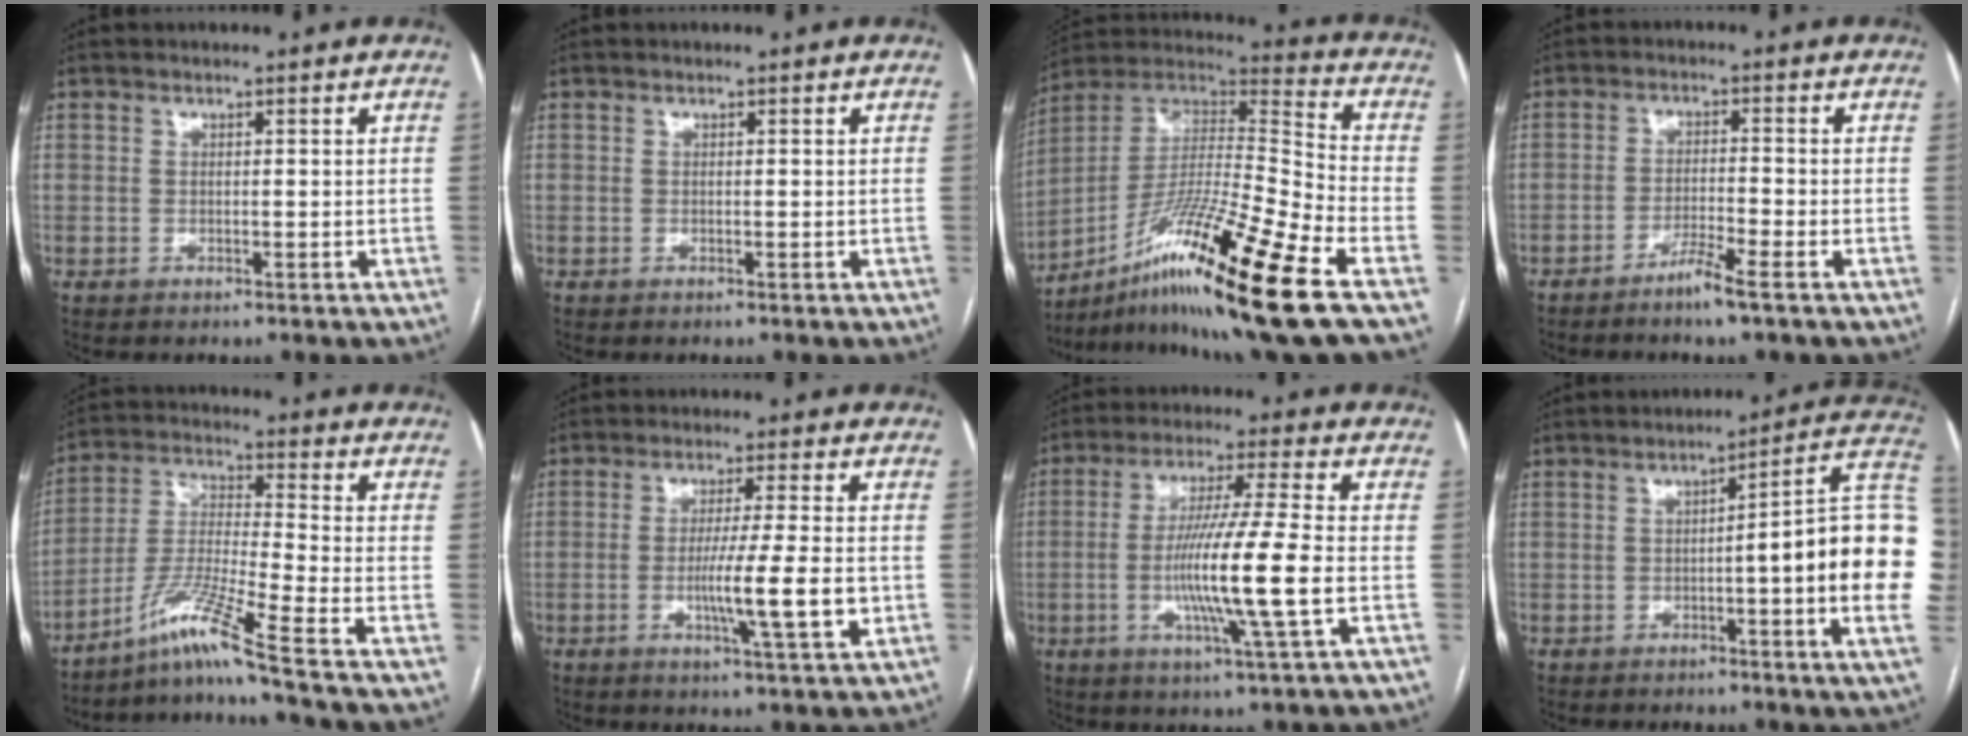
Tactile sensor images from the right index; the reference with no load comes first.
{"total": 0.0}
{"total": 23.2, "force": [-13.2, -0.8, 19.1], "torque": [-0.331, -0.020, -0.235]}
{"total": 3.8, "force": [-2.8, -0.6, 2.5], "torque": [-0.048, -0.006, -0.056]}
{"total": 10.9, "force": [-7.9, -3.0, 7.0], "torque": [-0.150, -0.016, -0.145]}
{"total": 8.8, "force": [-1.8, -0.5, 8.6], "torque": [-0.144, -0.019, -0.033]}
{"total": 12.7, "force": [-2.5, -1.1, 12.4], "torque": [-0.236, -0.013, -0.052]}
{"total": 17.7, "force": [-1.2, 0.8, 17.6], "torque": [-0.159, 0.026, -0.019]}